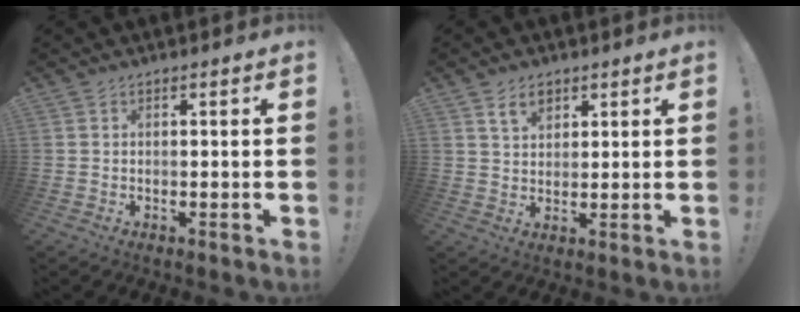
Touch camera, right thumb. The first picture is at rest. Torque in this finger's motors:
{"motor_torque": [-0.39, 0.54, -0.10, 0.14, 0.05]}